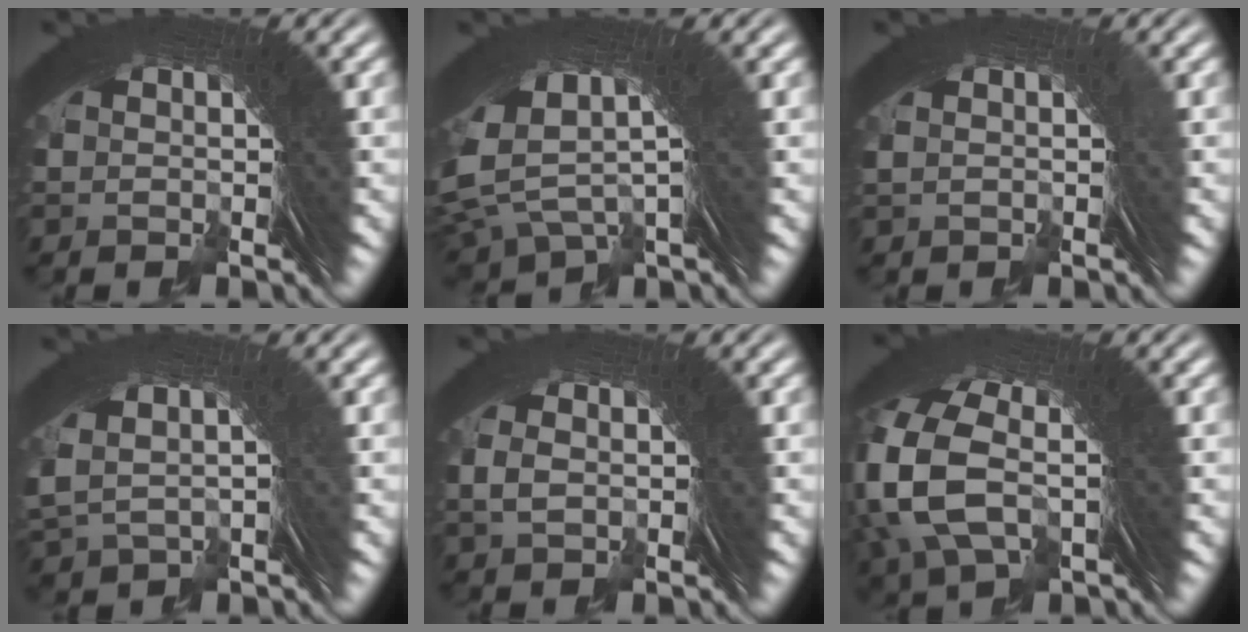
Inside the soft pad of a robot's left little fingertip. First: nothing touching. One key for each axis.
{"total": 8.8, "fx": 2.2, "fy": 6.0, "fz": 6.0, "tx": -0.132, "ty": -0.007, "tz": 0.038}
{"total": 0.0}
{"total": 3.4, "fx": 0.6, "fy": 2.5, "fz": 2.1, "tx": -0.062, "ty": -0.010, "tz": 0.021}
{"total": 0.8, "fx": -0.7, "fy": 0.4, "fz": 0.0, "tx": -0.004, "ty": -0.004, "tz": -0.002}
{"total": 6.2, "fx": -0.2, "fy": 4.4, "fz": 4.3, "tx": -0.141, "ty": -0.024, "tz": 0.008}